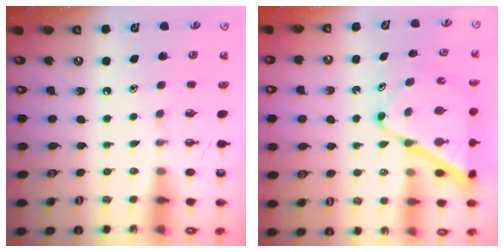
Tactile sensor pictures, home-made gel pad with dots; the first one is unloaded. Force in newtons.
{"total": 13.1, "press": 13.1, "slide": 1.3}